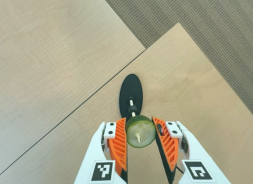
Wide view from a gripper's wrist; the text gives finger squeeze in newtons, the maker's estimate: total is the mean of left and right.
{"total": 13.8, "left": 13.8, "right": 13.9}